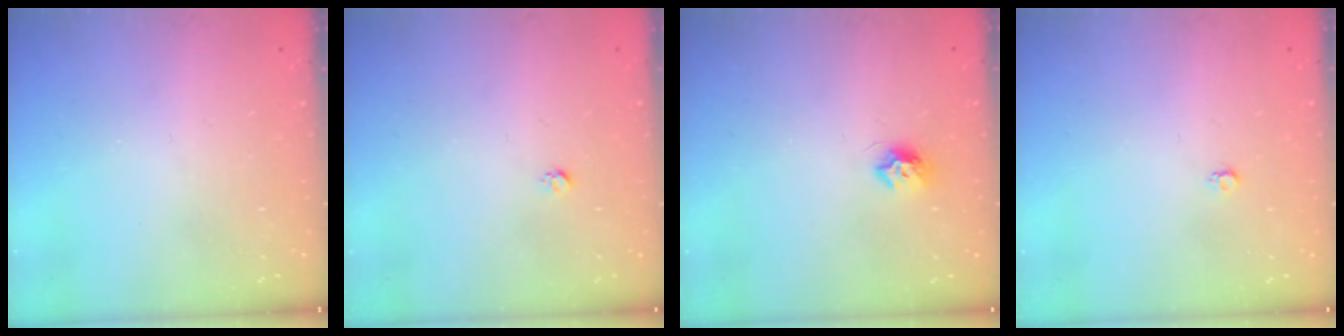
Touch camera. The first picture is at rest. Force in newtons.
{"total": 2.7, "press": 2.7, "slide": 0.3}
{"total": 7.1, "press": 7.0, "slide": 0.3}
{"total": 2.6, "press": 2.6, "slide": 0.4}